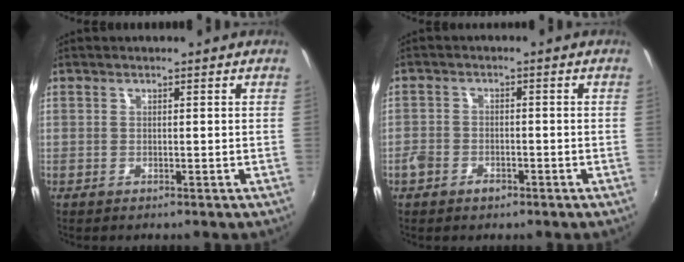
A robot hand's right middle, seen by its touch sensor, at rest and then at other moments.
{"total": 4.0, "force": [-2.6, 2.5, 1.7], "torque": [-0.046, 0.001, -0.047]}